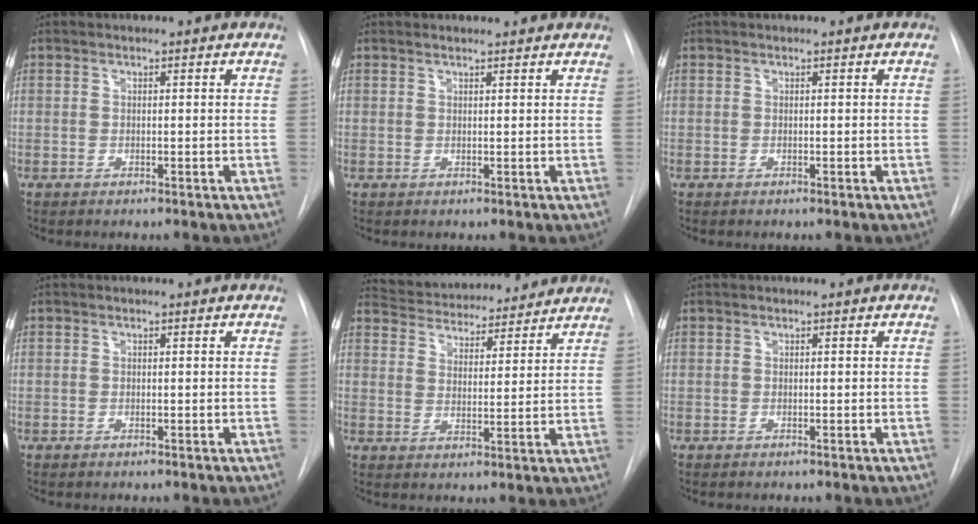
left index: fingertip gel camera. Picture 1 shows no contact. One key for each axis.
{"total": 2.7, "fx": 2.7, "fy": 0.3, "fz": 0.6, "tx": -0.014, "ty": 0.016, "tz": 0.030}
{"total": 0.0}
{"total": 0.0}
{"total": 16.2, "fx": 15.2, "fy": 3.8, "fz": 4.0, "tx": -0.063, "ty": 0.020, "tz": 0.218}
{"total": 0.0}